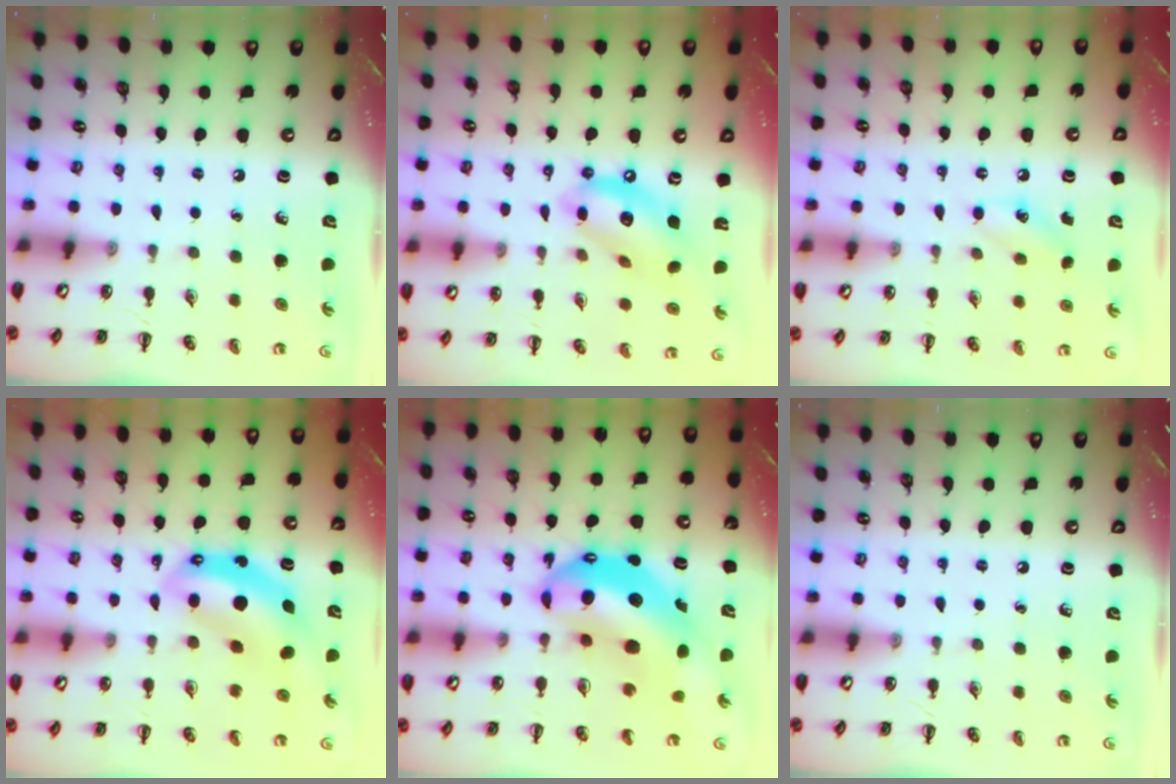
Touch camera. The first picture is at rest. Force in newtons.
{"total": 14.1, "press": 13.7, "slide": 3.5}
{"total": 6.6, "press": 6.3, "slide": 1.8}
{"total": 8.3, "press": 8.0, "slide": 2.1}
{"total": 13.2, "press": 12.8, "slide": 3.1}
{"total": 0.0}